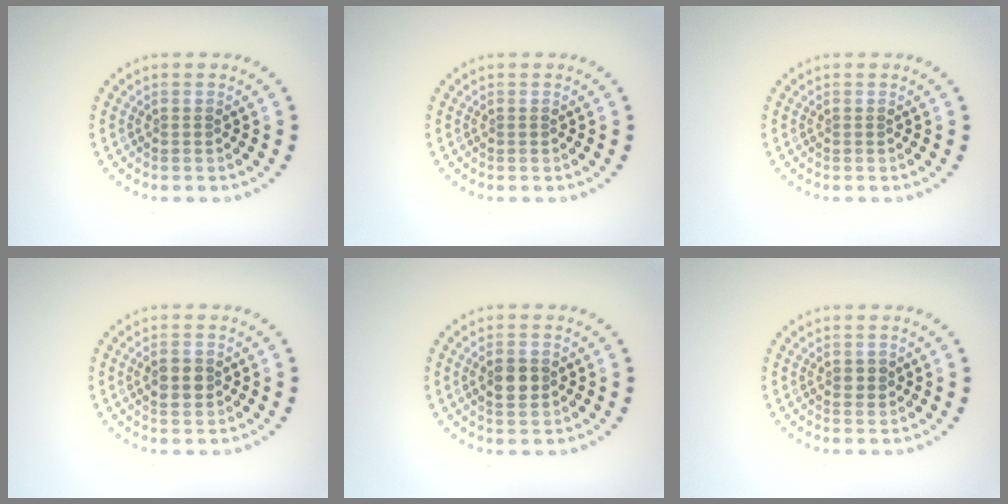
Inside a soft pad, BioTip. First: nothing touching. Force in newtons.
{"total": 0.0}
{"total": 0.0}
{"total": 2.6, "press": 2.6, "slide": 0.0}
{"total": 2.5, "press": 2.5, "slide": 0.1}
{"total": 1.1, "press": 1.1, "slide": 0.2}